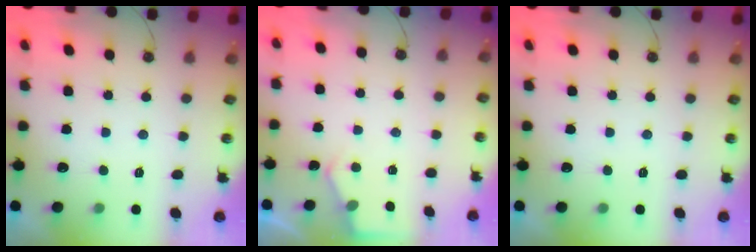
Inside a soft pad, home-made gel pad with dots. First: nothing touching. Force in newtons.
{"total": 3.9, "press": 3.8, "slide": 0.4}
{"total": 0.0}